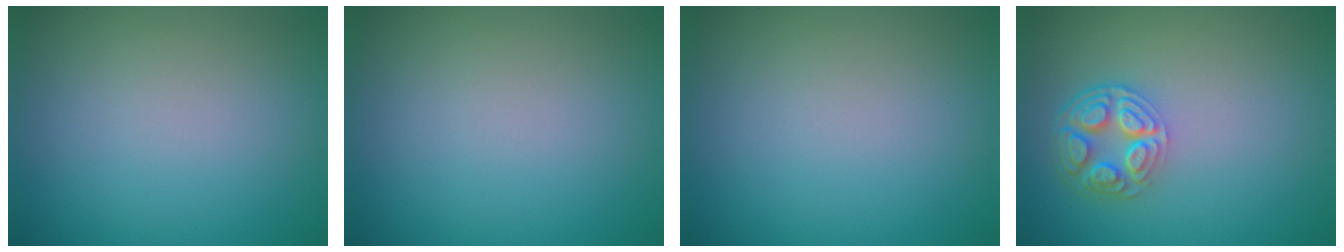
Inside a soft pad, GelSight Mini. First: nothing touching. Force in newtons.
{"total": 0.0}
{"total": 0.0}
{"total": 4.5, "press": 3.4, "slide": 2.9}